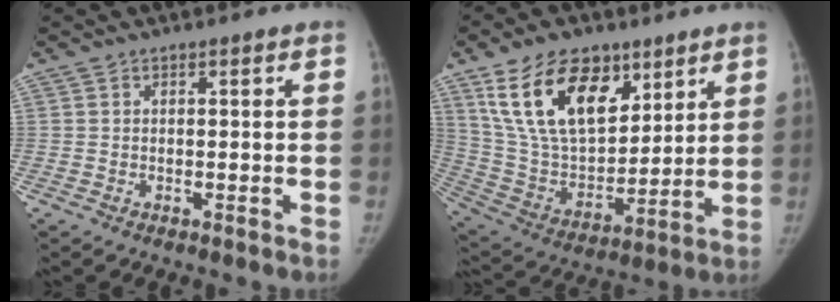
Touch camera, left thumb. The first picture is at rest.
{"total": 21.3, "force": [11.3, 12.1, 13.4], "torque": [-0.203, -0.044, 0.216]}